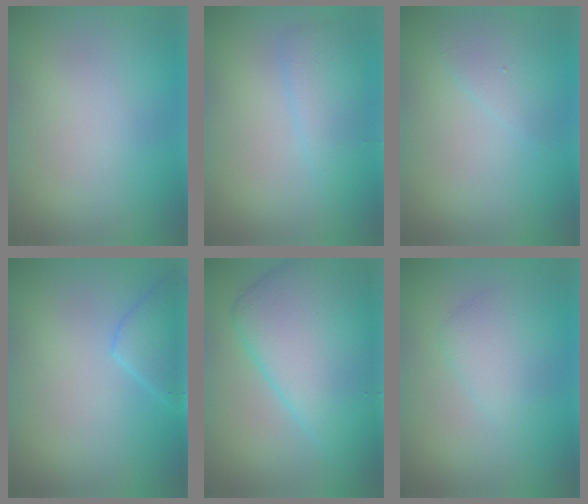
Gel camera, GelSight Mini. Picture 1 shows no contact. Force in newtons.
{"total": 2.4, "press": 2.4, "slide": 0.1}
{"total": 1.7, "press": 1.7, "slide": 0.2}
{"total": 2.9, "press": 2.9, "slide": 0.2}
{"total": 9.4, "press": 9.4, "slide": 0.1}
{"total": 2.2, "press": 2.2, "slide": 0.0}